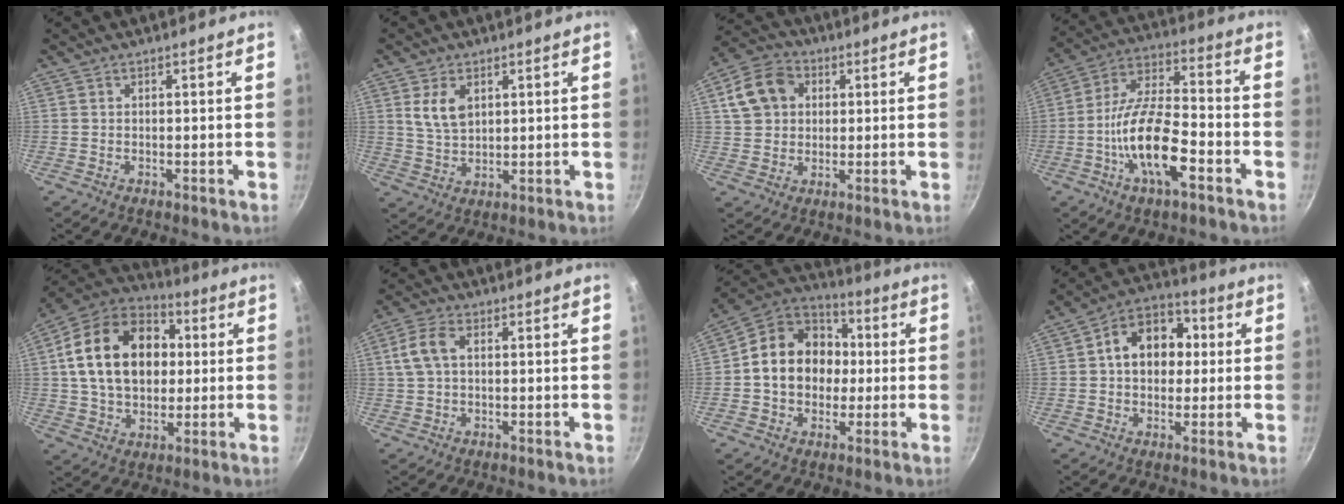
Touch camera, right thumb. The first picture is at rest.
{"total": 6.4, "force": [2.3, 3.9, 4.5], "torque": [-0.075, -0.012, 0.049]}
{"total": 10.7, "force": [3.0, 8.5, 5.7], "torque": [-0.081, 0.014, 0.044]}
{"total": 15.7, "force": [-5.7, 6.0, 13.3], "torque": [-0.236, 0.037, -0.114]}
{"total": 22.2, "force": [3.3, 16.0, 15.1], "torque": [-0.232, 0.024, 0.049]}
{"total": 5.8, "force": [1.1, 3.5, 4.5], "torque": [-0.095, 0.014, 0.017]}
{"total": 16.8, "force": [0.5, 13.8, 9.6], "torque": [-0.125, 0.031, -0.006]}
{"total": 12.8, "force": [1.6, 9.6, 8.3], "torque": [-0.085, 0.025, 0.008]}